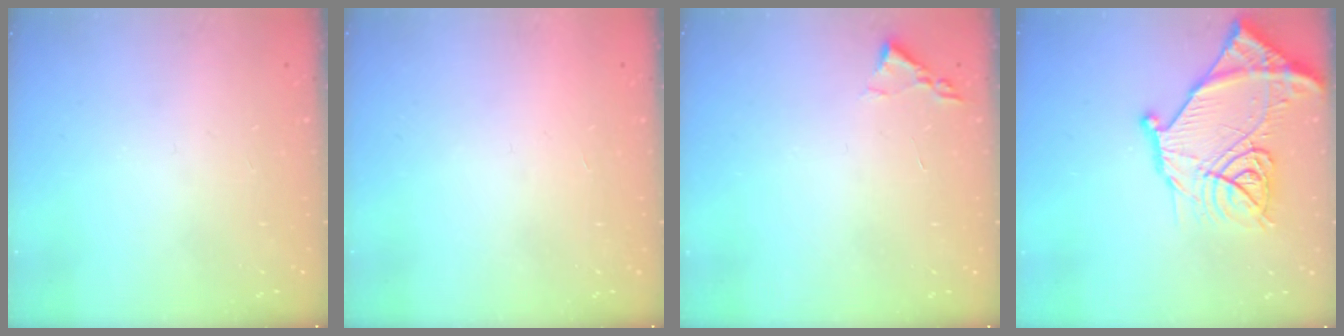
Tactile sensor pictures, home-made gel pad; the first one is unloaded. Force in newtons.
{"total": 1.7, "press": 1.7, "slide": 0.1}
{"total": 1.8, "press": 1.8, "slide": 0.3}
{"total": 21.2, "press": 21.1, "slide": 1.9}